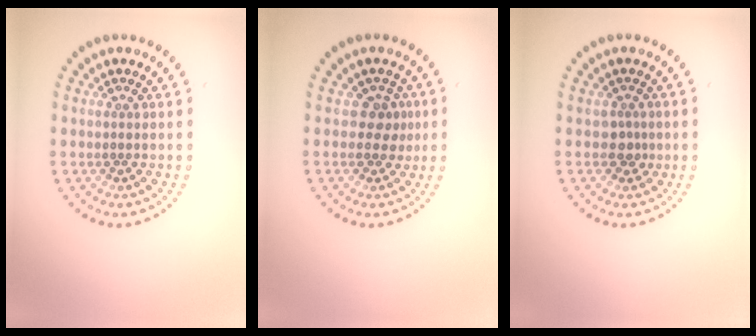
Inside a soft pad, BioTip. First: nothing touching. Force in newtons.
{"total": 1.9, "press": 1.6, "slide": 1.1}
{"total": 1.3, "press": 1.0, "slide": 0.7}